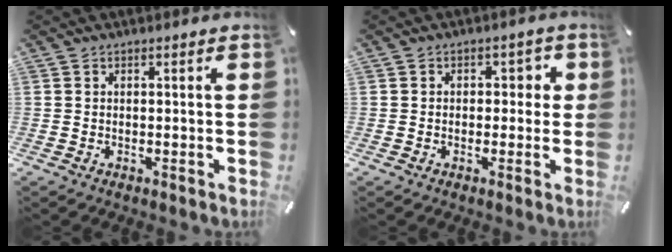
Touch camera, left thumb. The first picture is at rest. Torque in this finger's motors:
{"motor_torque": [-0.02, 0.14, -0.02, -0.07, 0.05]}